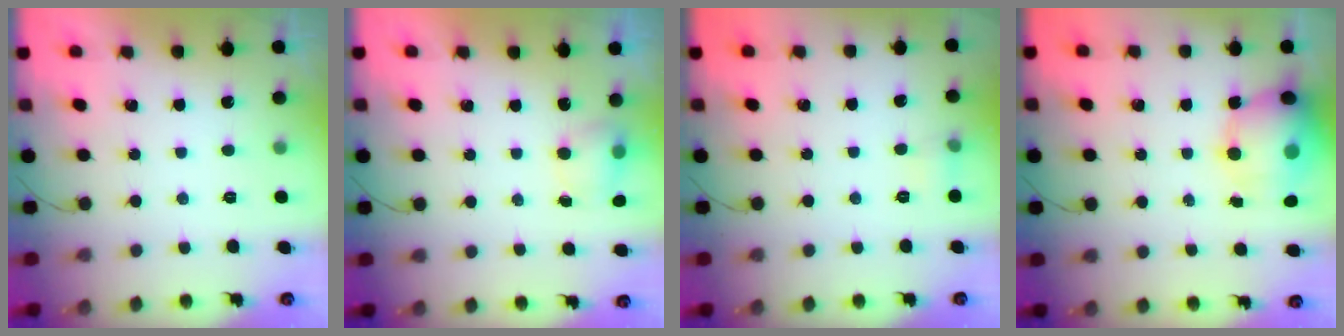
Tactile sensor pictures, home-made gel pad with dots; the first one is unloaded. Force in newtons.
{"total": 4.5, "press": 4.5, "slide": 0.6}
{"total": 6.7, "press": 3.7, "slide": 5.6}
{"total": 14.6, "press": 14.0, "slide": 3.9}